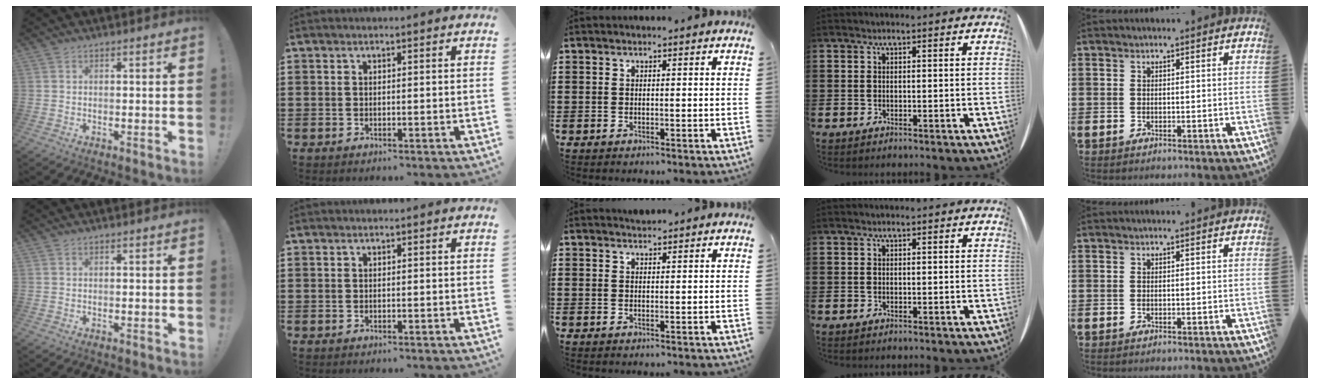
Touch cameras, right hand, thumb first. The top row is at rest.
{"middle": {"total": 1.1, "force": [1.1, 0.1, -0.2], "torque": [0.000, -0.001, 0.021]}}